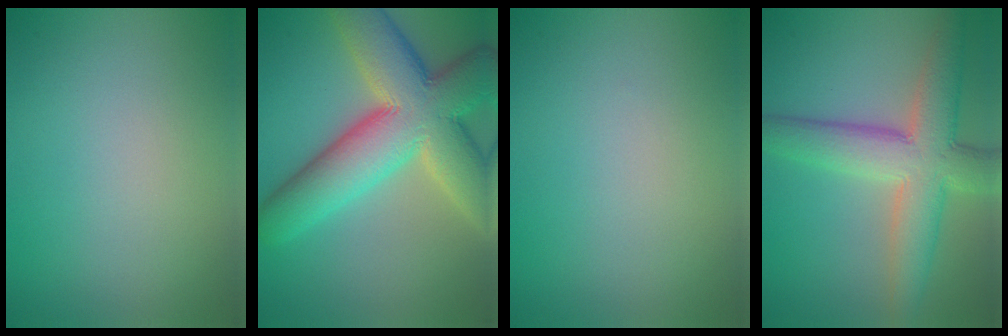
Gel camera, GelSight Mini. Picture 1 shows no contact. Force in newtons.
{"total": 13.0, "press": 12.9, "slide": 1.1}
{"total": 0.0}
{"total": 7.9, "press": 7.8, "slide": 0.4}